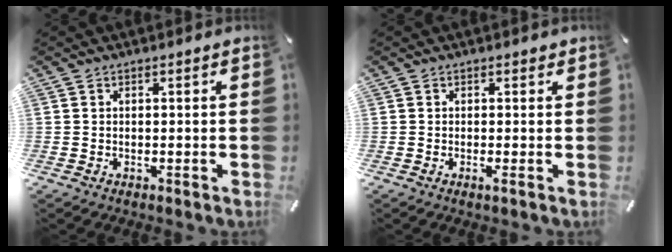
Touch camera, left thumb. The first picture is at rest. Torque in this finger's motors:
{"motor_torque": [-0.02, -0.02, 0.22, 0.02, 0.00]}